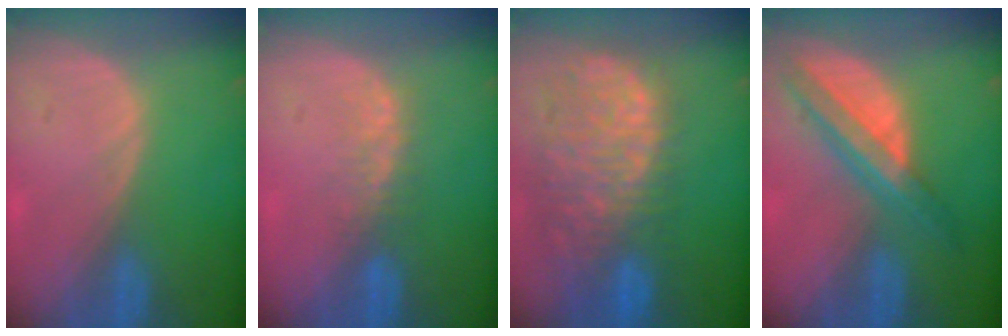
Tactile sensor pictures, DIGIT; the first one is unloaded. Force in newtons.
{"total": 3.1, "press": 2.7, "slide": 1.5}
{"total": 13.1, "press": 10.9, "slide": 7.3}
{"total": 8.0, "press": 6.7, "slide": 4.4}